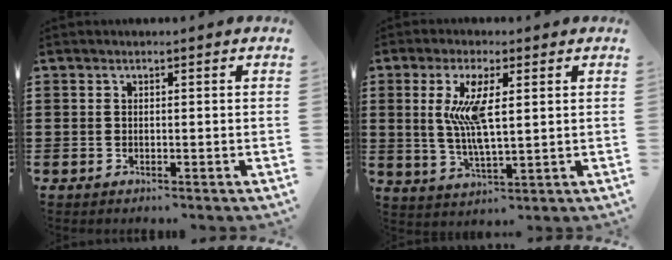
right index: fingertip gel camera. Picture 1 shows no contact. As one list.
[{"total": 7.7, "force": [1.7, 2.2, 7.2], "torque": [-0.157, 0.000, 0.024]}]